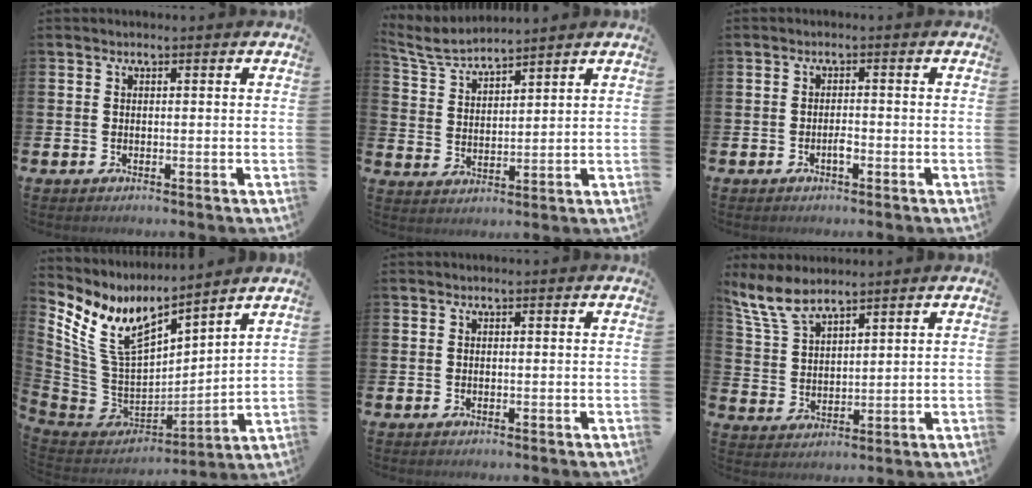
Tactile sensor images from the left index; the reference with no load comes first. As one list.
[{"total": 4.9, "force": [4.8, 0.3, 0.8], "torque": [-0.036, -0.025, 0.085]}, {"total": 1.4, "force": [-0.7, 0.5, 1.0], "torque": [-0.016, -0.002, -0.015]}, {"total": 10.3, "force": [7.7, 4.3, 5.3], "torque": [-0.150, -0.054, 0.139]}, {"total": 0.0}, {"total": 6.7, "force": [5.9, 1.7, 2.5], "torque": [-0.072, -0.017, 0.111]}]